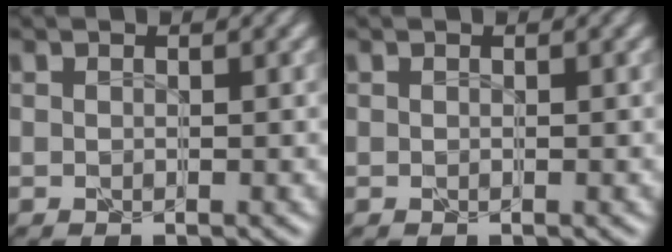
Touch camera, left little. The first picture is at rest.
{"total": 0.0}